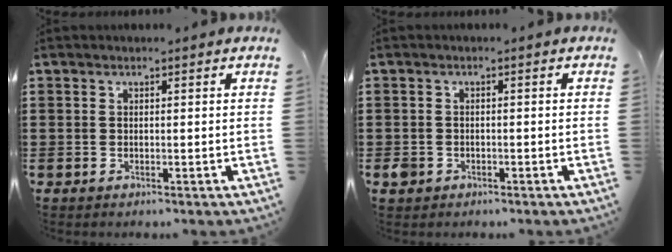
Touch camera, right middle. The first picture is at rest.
{"total": 1.4, "force": [-0.7, 1.2, 0.5], "torque": [-0.019, -0.001, -0.018]}